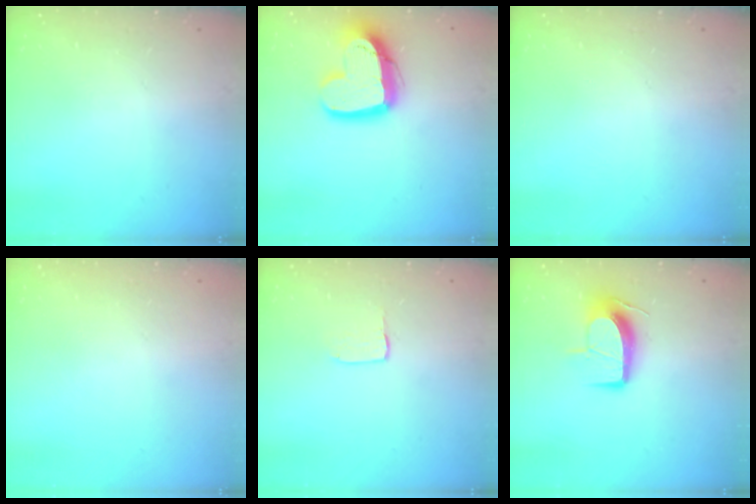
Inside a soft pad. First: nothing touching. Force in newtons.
{"total": 15.5, "press": 15.4, "slide": 1.4}
{"total": 0.0}
{"total": 0.0}
{"total": 1.7, "press": 1.6, "slide": 0.1}
{"total": 11.1, "press": 11.1, "slide": 0.5}